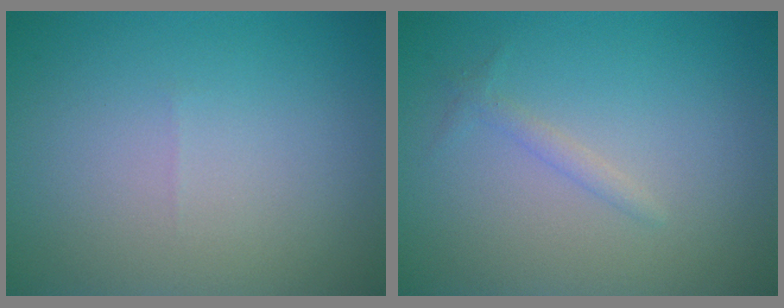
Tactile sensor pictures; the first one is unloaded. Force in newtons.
{"total": 1.0, "press": 1.0, "slide": 0.0}